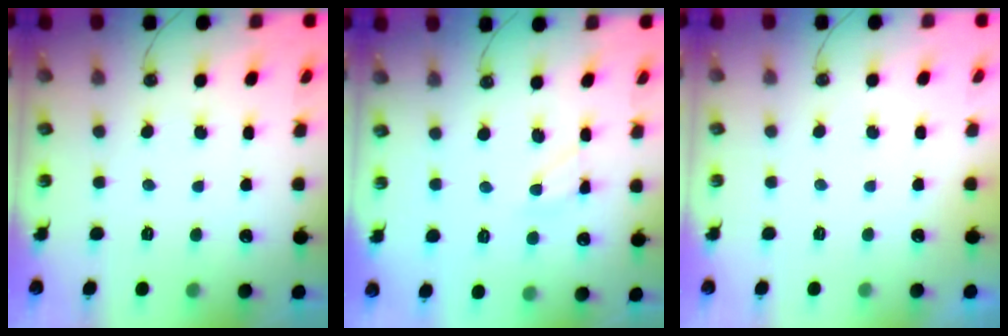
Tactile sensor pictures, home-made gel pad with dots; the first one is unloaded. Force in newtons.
{"total": 7.5, "press": 7.5, "slide": 0.7}
{"total": 0.0}